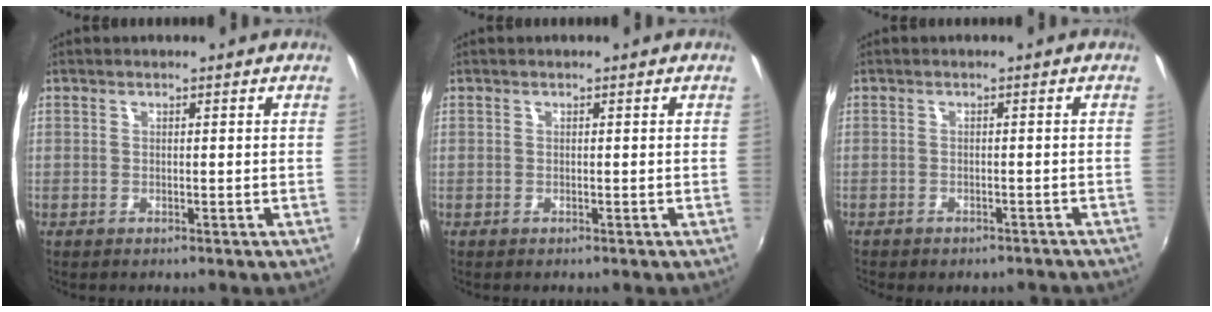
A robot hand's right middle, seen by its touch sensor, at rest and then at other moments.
{"total": 0.0}
{"total": 5.1, "force": [-4.4, 2.0, 1.7], "torque": [-0.038, -0.011, -0.050]}